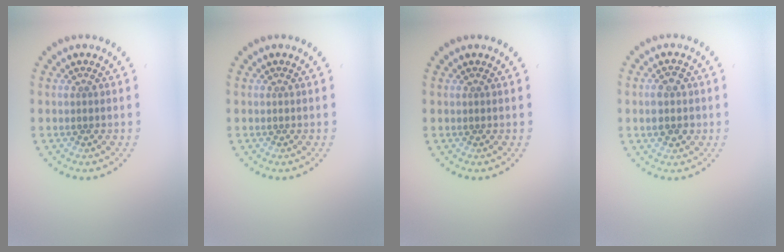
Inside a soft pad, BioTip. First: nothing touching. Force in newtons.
{"total": 0.0}
{"total": 0.0}
{"total": 2.9, "press": 2.9, "slide": 0.1}